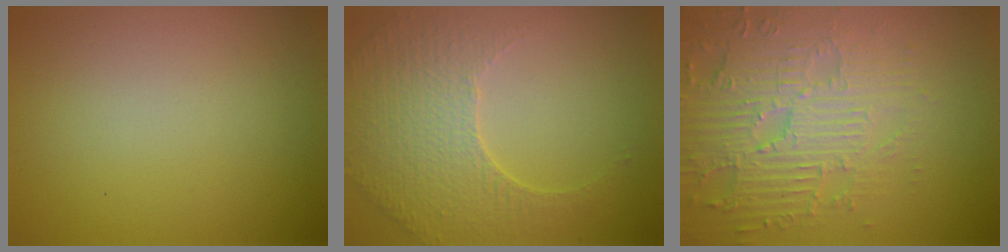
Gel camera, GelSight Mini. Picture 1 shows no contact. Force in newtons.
{"total": 5.1, "press": 3.7, "slide": 3.5}
{"total": 5.6, "press": 5.1, "slide": 2.2}